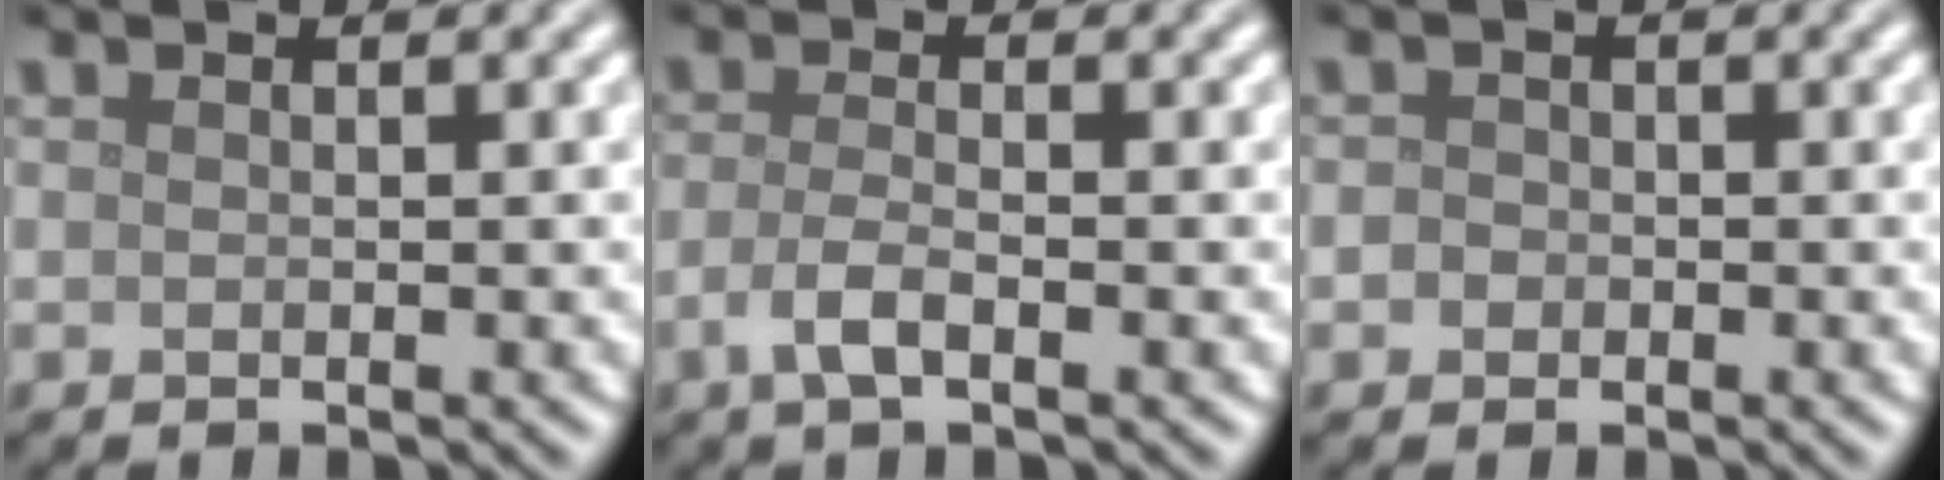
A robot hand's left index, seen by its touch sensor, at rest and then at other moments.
{"total": 2.4, "force": [-1.1, 0.8, 2.0], "torque": [-0.045, 0.000, -0.027]}
{"total": 1.3, "force": [-0.2, 1.2, 0.4], "torque": [0.006, 0.000, -0.013]}